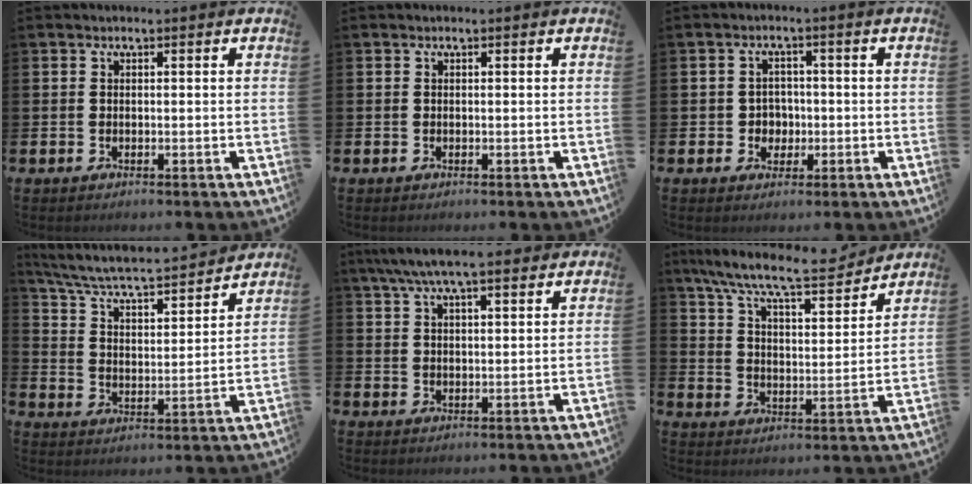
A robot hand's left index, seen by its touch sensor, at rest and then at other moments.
{"total": 0.0}
{"total": 2.7, "force": [-0.4, 2.6, 0.7], "torque": [-0.012, 0.003, -0.015]}
{"total": 6.5, "force": [6.1, 0.7, 2.2], "torque": [-0.074, -0.050, 0.098]}
{"total": 6.9, "force": [6.1, 1.1, 3.0], "torque": [-0.072, -0.013, 0.110]}
{"total": 10.2, "force": [9.2, 1.5, 4.3], "torque": [-0.114, -0.059, 0.156]}